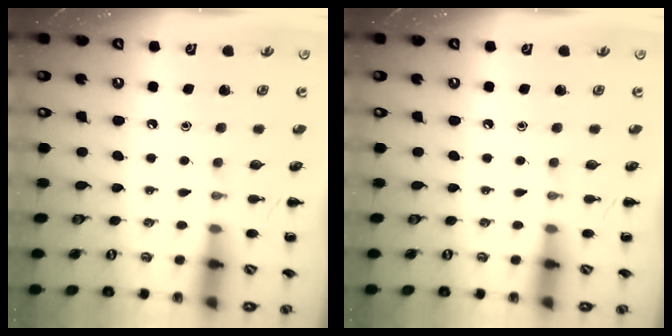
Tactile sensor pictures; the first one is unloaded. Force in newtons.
{"total": 0.0}